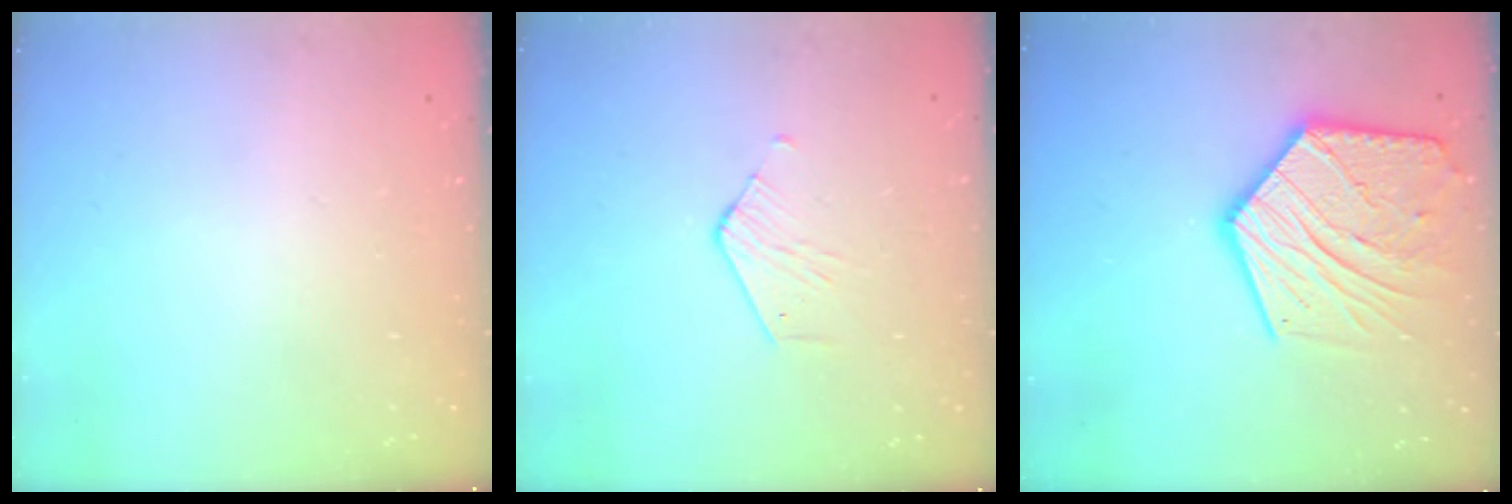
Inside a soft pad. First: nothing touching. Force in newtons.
{"total": 2.5, "press": 2.5, "slide": 0.2}
{"total": 20.9, "press": 20.9, "slide": 1.8}